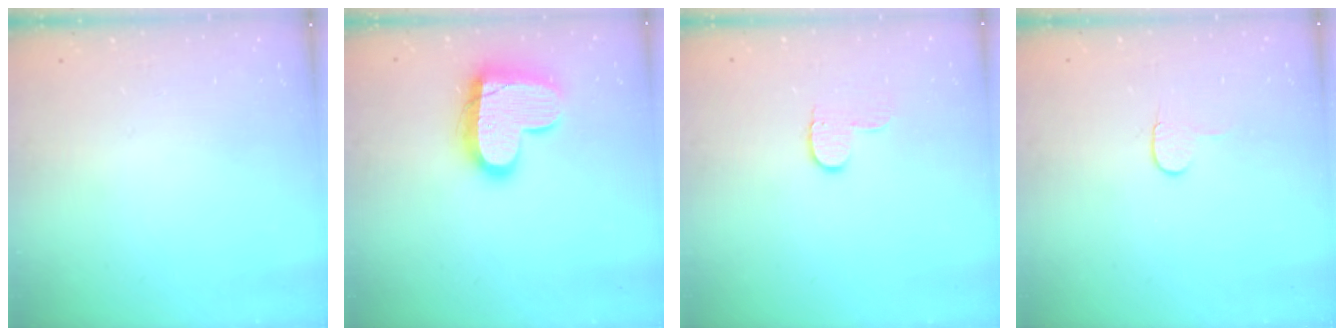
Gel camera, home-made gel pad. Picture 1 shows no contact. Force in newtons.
{"total": 15.7, "press": 15.6, "slide": 1.1}
{"total": 5.2, "press": 5.1, "slide": 0.6}
{"total": 5.0, "press": 4.9, "slide": 0.4}